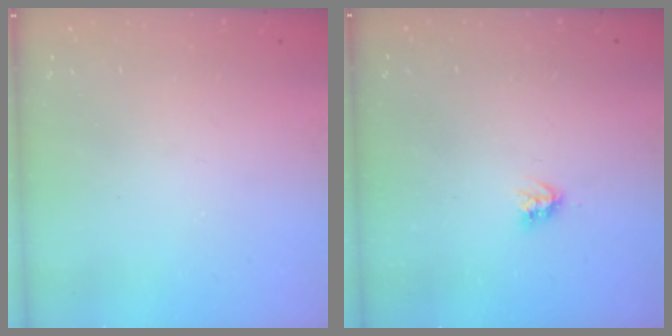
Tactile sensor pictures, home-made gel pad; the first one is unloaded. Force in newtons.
{"total": 3.6, "press": 3.6, "slide": 0.1}